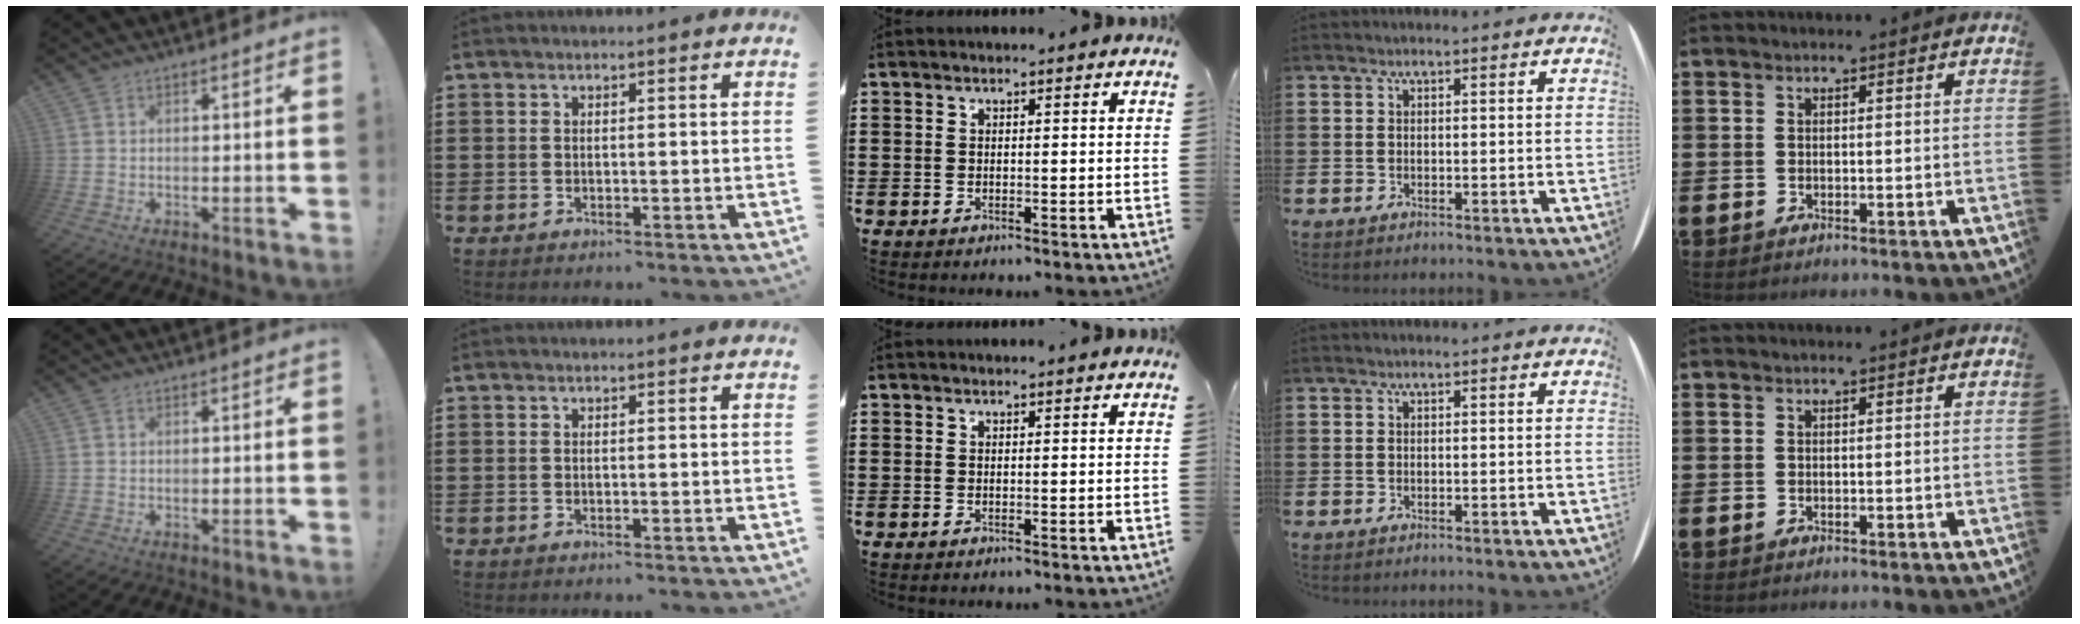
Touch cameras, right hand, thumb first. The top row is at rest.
{}